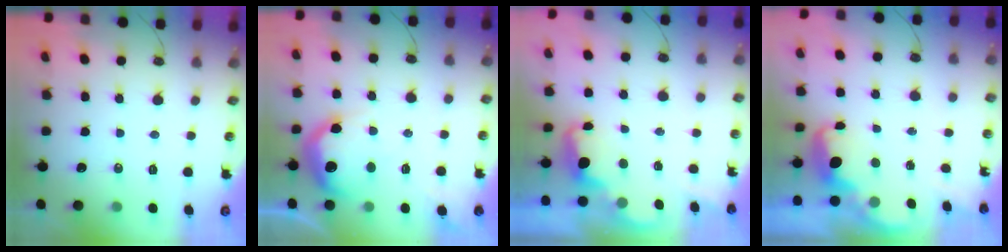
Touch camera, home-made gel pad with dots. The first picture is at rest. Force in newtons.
{"total": 17.8, "press": 17.7, "slide": 1.6}
{"total": 2.3, "press": 2.3, "slide": 0.6}
{"total": 2.7, "press": 2.6, "slide": 0.5}